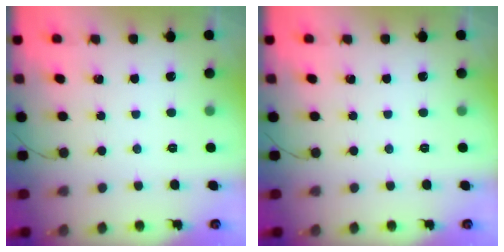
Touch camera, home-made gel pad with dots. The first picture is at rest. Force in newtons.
{"total": 0.0}